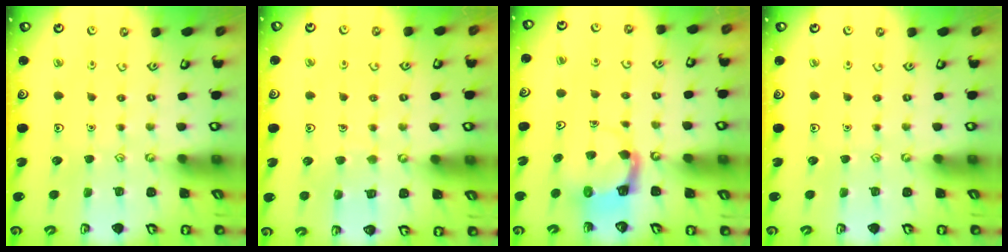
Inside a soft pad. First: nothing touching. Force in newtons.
{"total": 5.2, "press": 5.2, "slide": 0.4}
{"total": 4.4, "press": 4.4, "slide": 0.2}
{"total": 0.0}